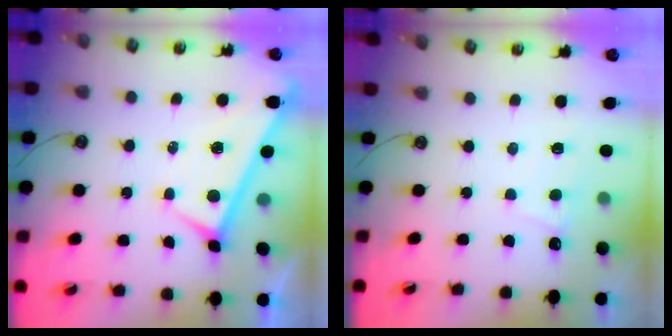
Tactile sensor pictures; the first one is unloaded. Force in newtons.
{"total": 2.3, "press": 2.2, "slide": 0.3}